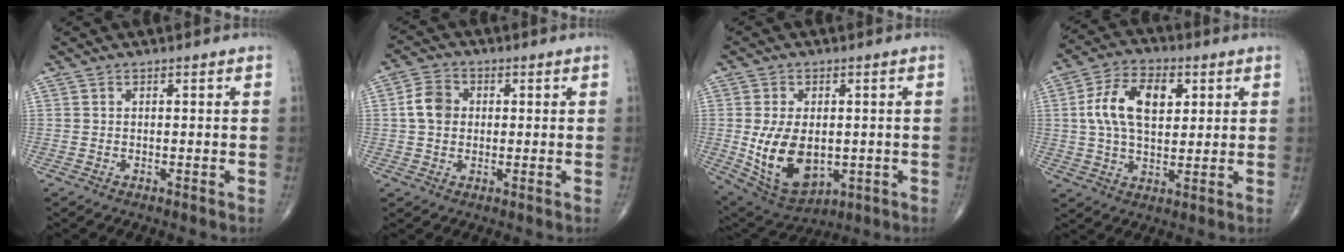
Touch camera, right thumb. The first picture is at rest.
{"total": 5.8, "force": [0.5, 4.7, 3.4], "torque": [-0.053, 0.009, 0.003]}
{"total": 13.7, "force": [-1.4, 8.5, 10.6], "torque": [-0.172, -0.007, 0.004]}
{"total": 12.8, "force": [3.0, 7.4, 10.0], "torque": [-0.167, 0.005, 0.048]}